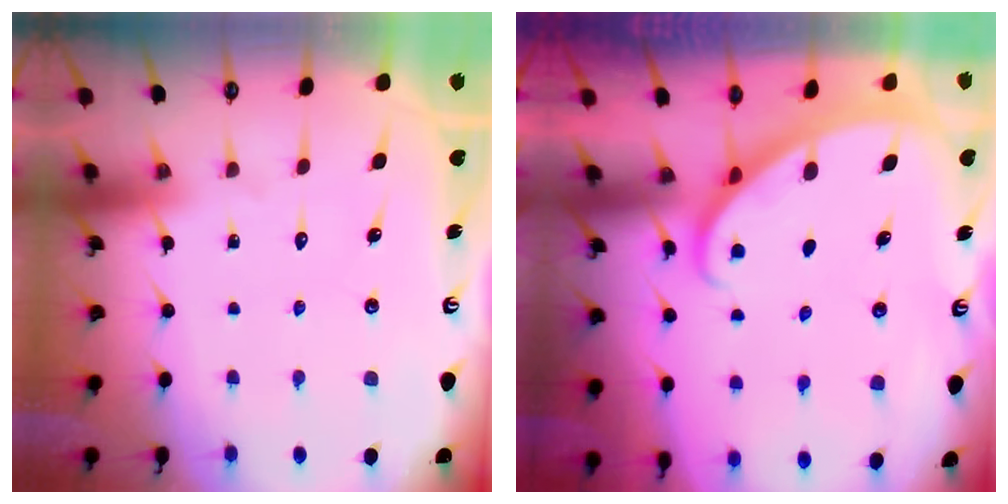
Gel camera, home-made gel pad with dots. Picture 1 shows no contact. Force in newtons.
{"total": 2.2, "press": 2.2, "slide": 0.1}